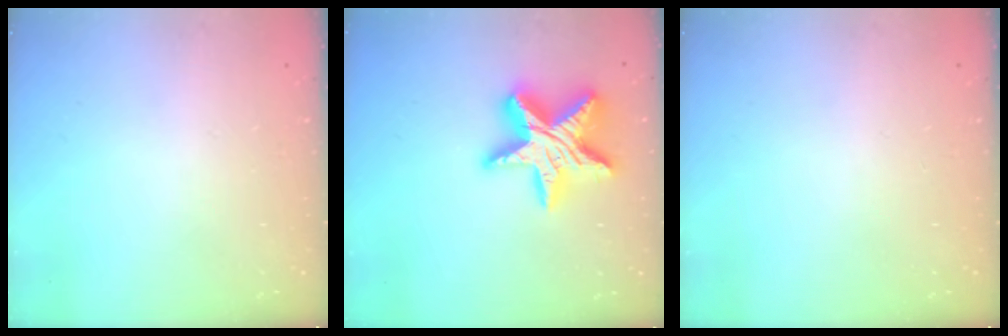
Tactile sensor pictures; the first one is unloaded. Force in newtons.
{"total": 19.7, "press": 19.6, "slide": 1.9}
{"total": 0.0}